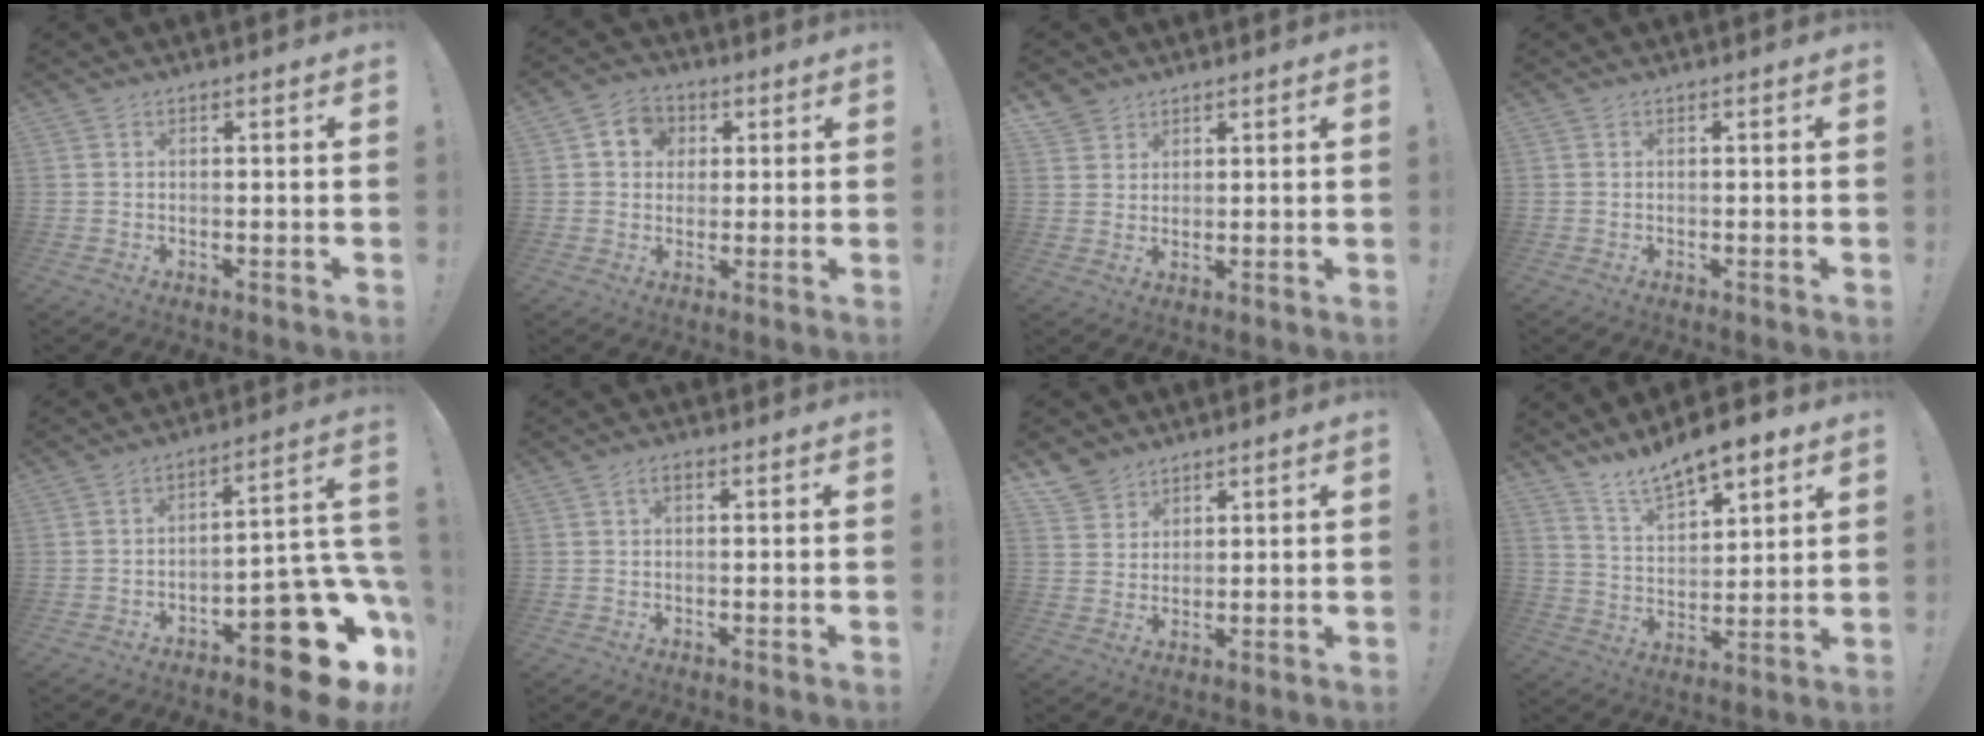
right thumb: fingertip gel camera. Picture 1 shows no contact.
{"total": 7.4, "force": [1.9, 6.6, 2.8], "torque": [-0.038, 0.003, 0.038]}
{"total": 4.0, "force": [3.1, 2.5, 0.3], "torque": [-0.004, -0.019, 0.060]}
{"total": 0.0}
{"total": 18.2, "force": [-10.1, 6.8, 13.6], "torque": [-0.134, 0.055, -0.153]}
{"total": 1.7, "force": [0.4, 0.8, 1.4], "torque": [-0.028, 0.005, 0.007]}
{"total": 6.1, "force": [4.9, 3.6, 0.7], "torque": [-0.014, -0.033, 0.096]}
{"total": 11.7, "force": [10.0, 4.0, 4.7], "torque": [-0.089, -0.073, 0.182]}